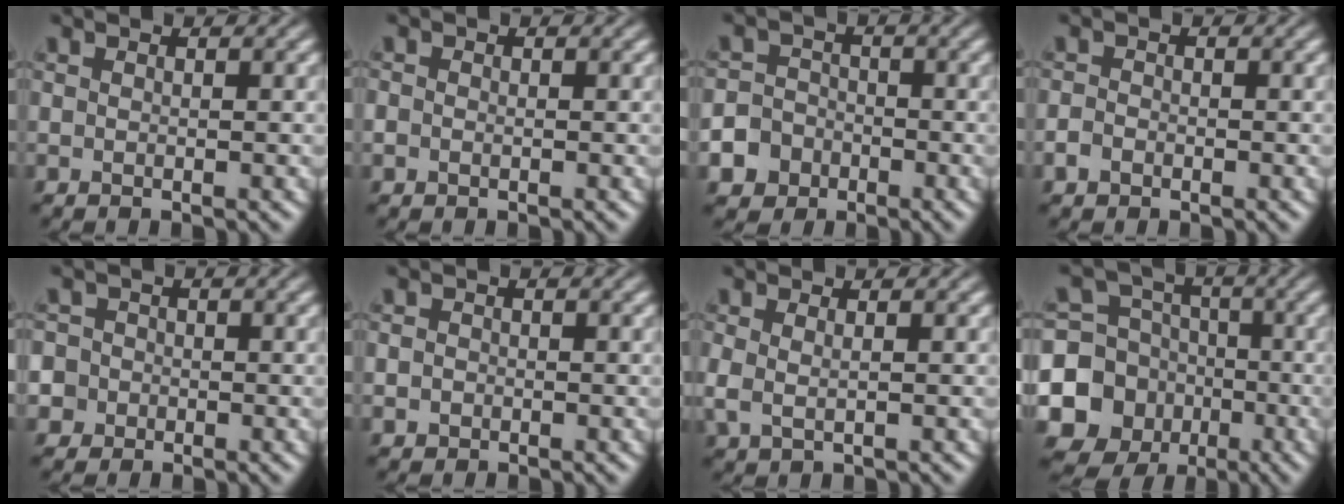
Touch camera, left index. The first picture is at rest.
{"total": 0.7, "force": [-0.5, 0.6, 0.0], "torque": [0.007, -0.008, -0.008]}
{"total": 5.1, "force": [-3.2, 3.9, 0.5], "torque": [0.013, -0.014, -0.074]}
{"total": 1.2, "force": [-1.0, 0.7, 0.1], "torque": [0.001, -0.003, -0.023]}
{"total": 4.8, "force": [-1.4, 4.5, 0.9], "torque": [-0.017, 0.013, -0.055]}
{"total": 1.0, "force": [-0.5, 0.8, 0.1], "torque": [0.006, -0.009, -0.009]}
{"total": 1.4, "force": [0.1, 0.7, 1.2], "torque": [-0.028, -0.006, 0.004]}
{"total": 13.4, "force": [-4.7, 12.2, 3.0], "torque": [-0.080, -0.040, -0.092]}